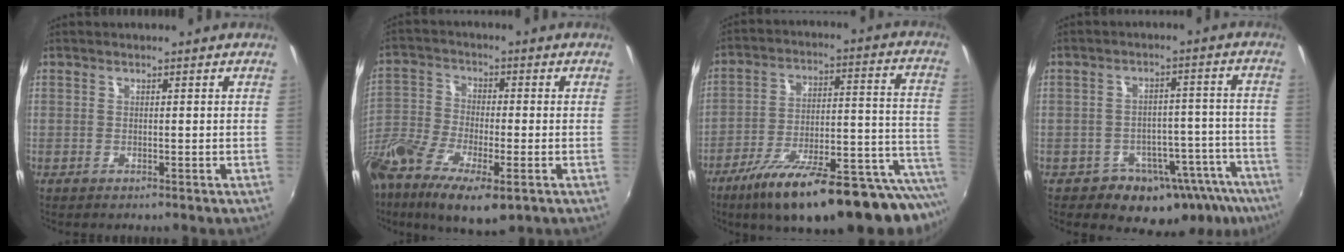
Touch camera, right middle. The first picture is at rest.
{"total": 17.1, "force": [-9.7, 6.4, 12.5], "torque": [-0.271, -0.053, -0.195]}
{"total": 27.0, "force": [-20.5, 4.2, 17.1], "torque": [-0.222, -0.048, -0.297]}
{"total": 14.0, "force": [-8.9, 9.0, 6.0], "torque": [-0.090, 0.020, -0.092]}